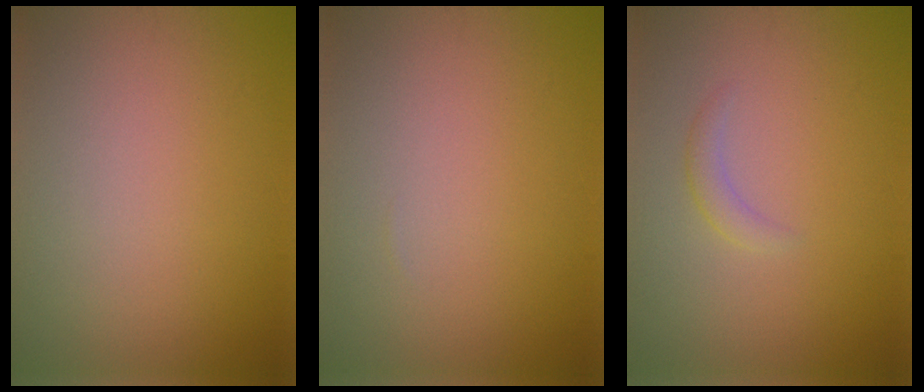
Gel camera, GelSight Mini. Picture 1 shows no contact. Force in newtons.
{"total": 0.0}
{"total": 1.2, "press": 1.2, "slide": 0.0}